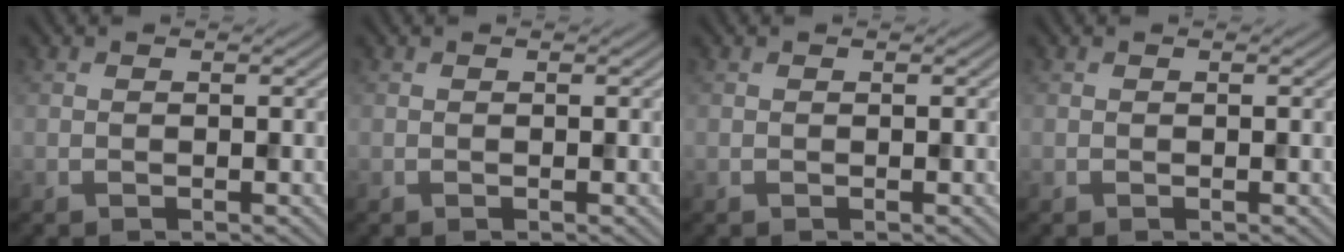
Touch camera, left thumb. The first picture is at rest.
{"total": 0.0}
{"total": 0.0}
{"total": 0.0}